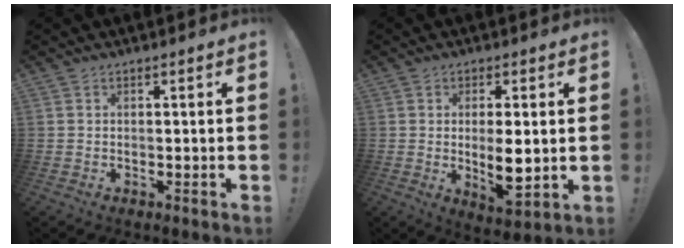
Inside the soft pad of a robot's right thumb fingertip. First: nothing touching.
{"total": 8.5, "force": [-0.1, 3.2, 7.9], "torque": [-0.125, -0.016, 0.001]}